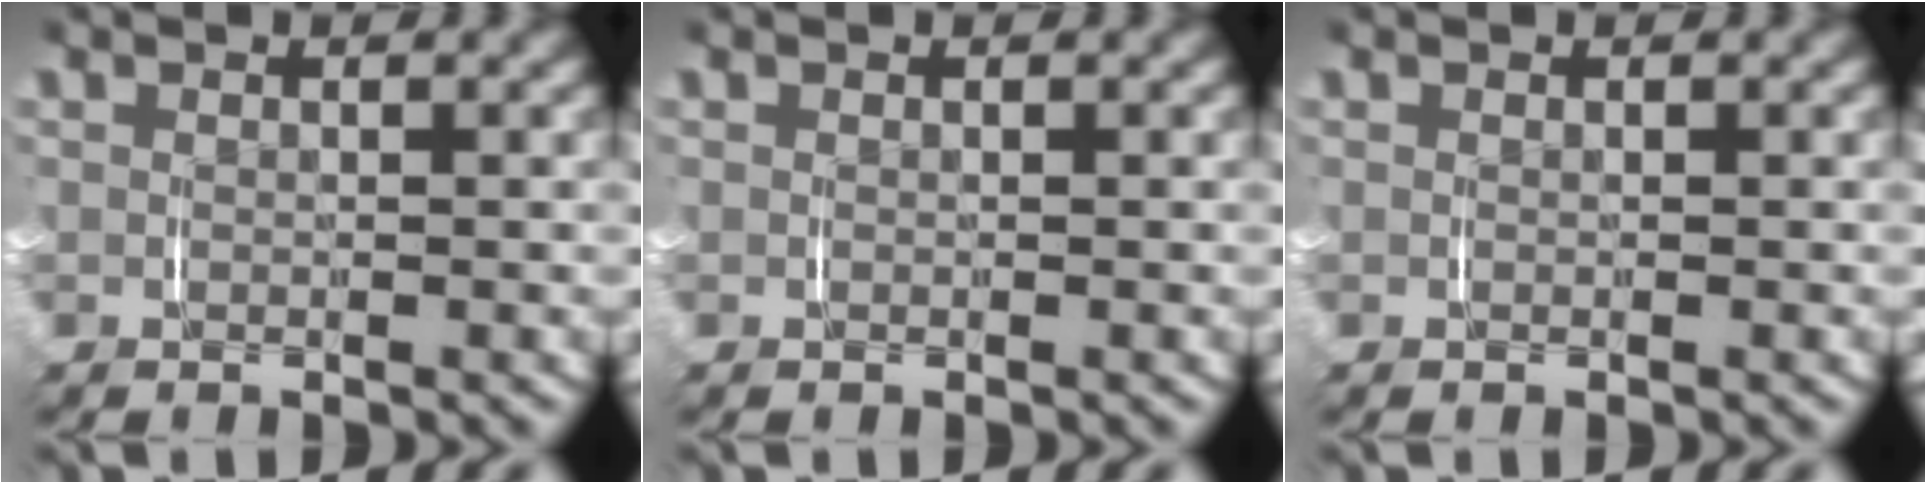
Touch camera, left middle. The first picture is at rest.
{"total": 0.0}
{"total": 0.0}